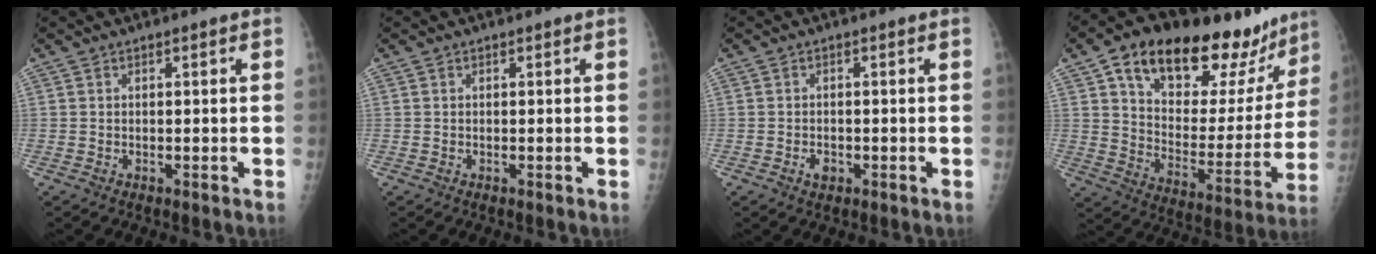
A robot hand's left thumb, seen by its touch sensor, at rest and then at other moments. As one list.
[{"total": 0.0}, {"total": 1.8, "force": [-0.7, 1.3, 1.0], "torque": [-0.010, 0.003, -0.010]}, {"total": 28.3, "force": [19.1, 12.4, 16.8], "torque": [-0.209, -0.053, 0.292]}]